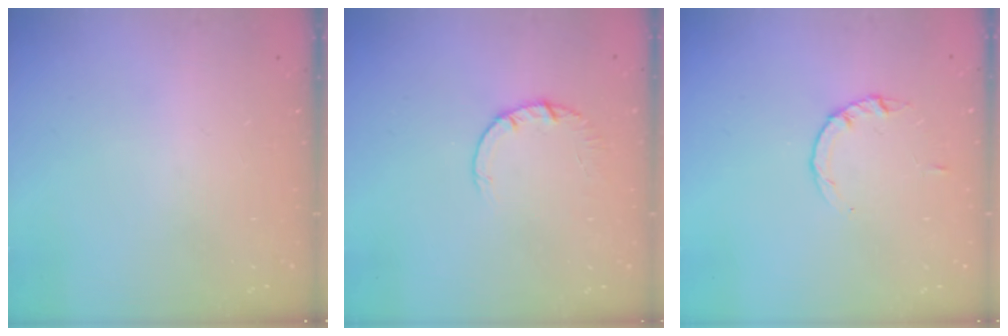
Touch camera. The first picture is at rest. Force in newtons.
{"total": 2.7, "press": 2.7, "slide": 0.4}
{"total": 2.8, "press": 2.8, "slide": 0.4}